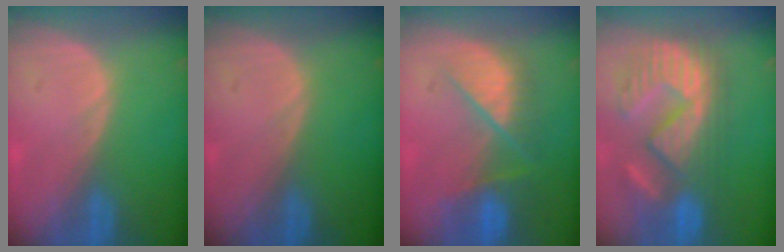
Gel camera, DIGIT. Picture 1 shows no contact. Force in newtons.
{"total": 0.0}
{"total": 9.0, "press": 7.7, "slide": 4.6}
{"total": 11.4, "press": 11.0, "slide": 3.3}